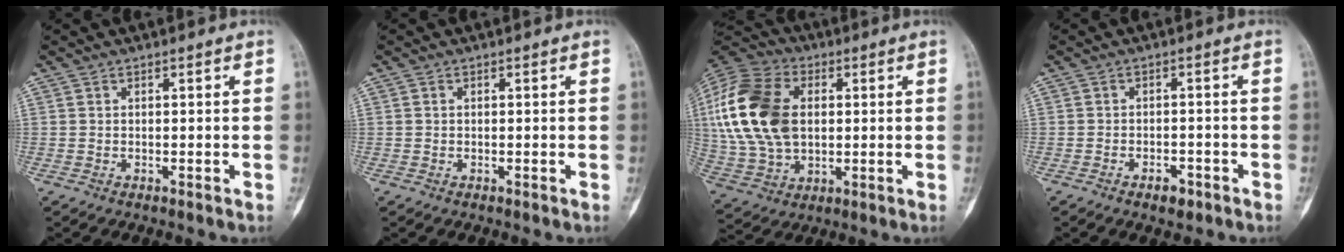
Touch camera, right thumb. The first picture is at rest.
{"total": 0.0}
{"total": 22.5, "force": [2.8, 14.9, 16.6], "torque": [-0.347, 0.003, 0.053]}
{"total": 3.1, "force": [-2.0, 1.7, 1.7], "torque": [-0.014, 0.012, -0.028]}